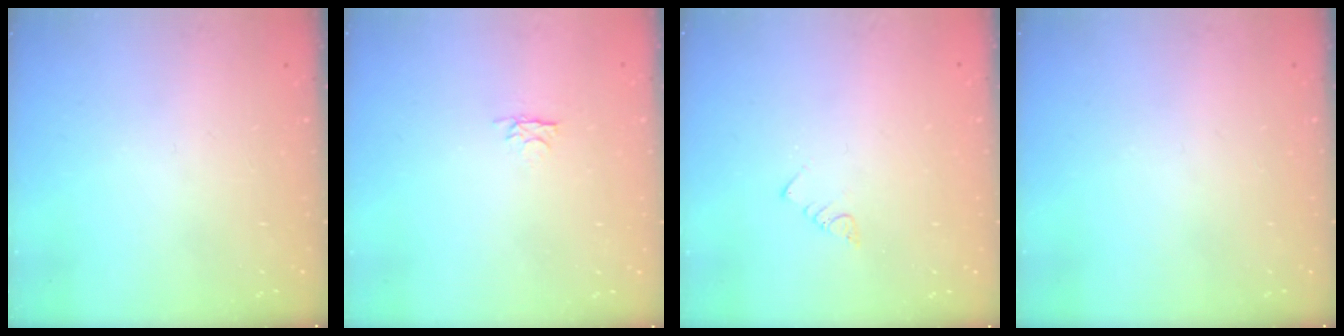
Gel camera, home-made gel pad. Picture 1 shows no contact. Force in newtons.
{"total": 2.6, "press": 2.6, "slide": 0.3}
{"total": 2.8, "press": 2.7, "slide": 0.3}
{"total": 0.0}